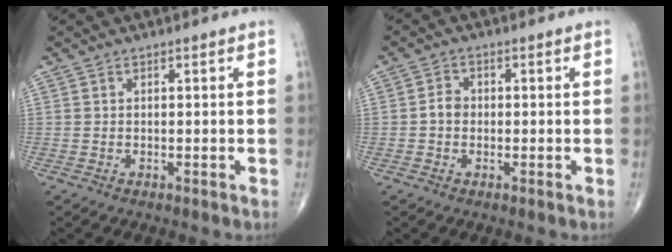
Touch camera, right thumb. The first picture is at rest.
{"total": 2.5, "force": [-0.3, 2.1, 1.4], "torque": [-0.015, 0.010, -0.012]}